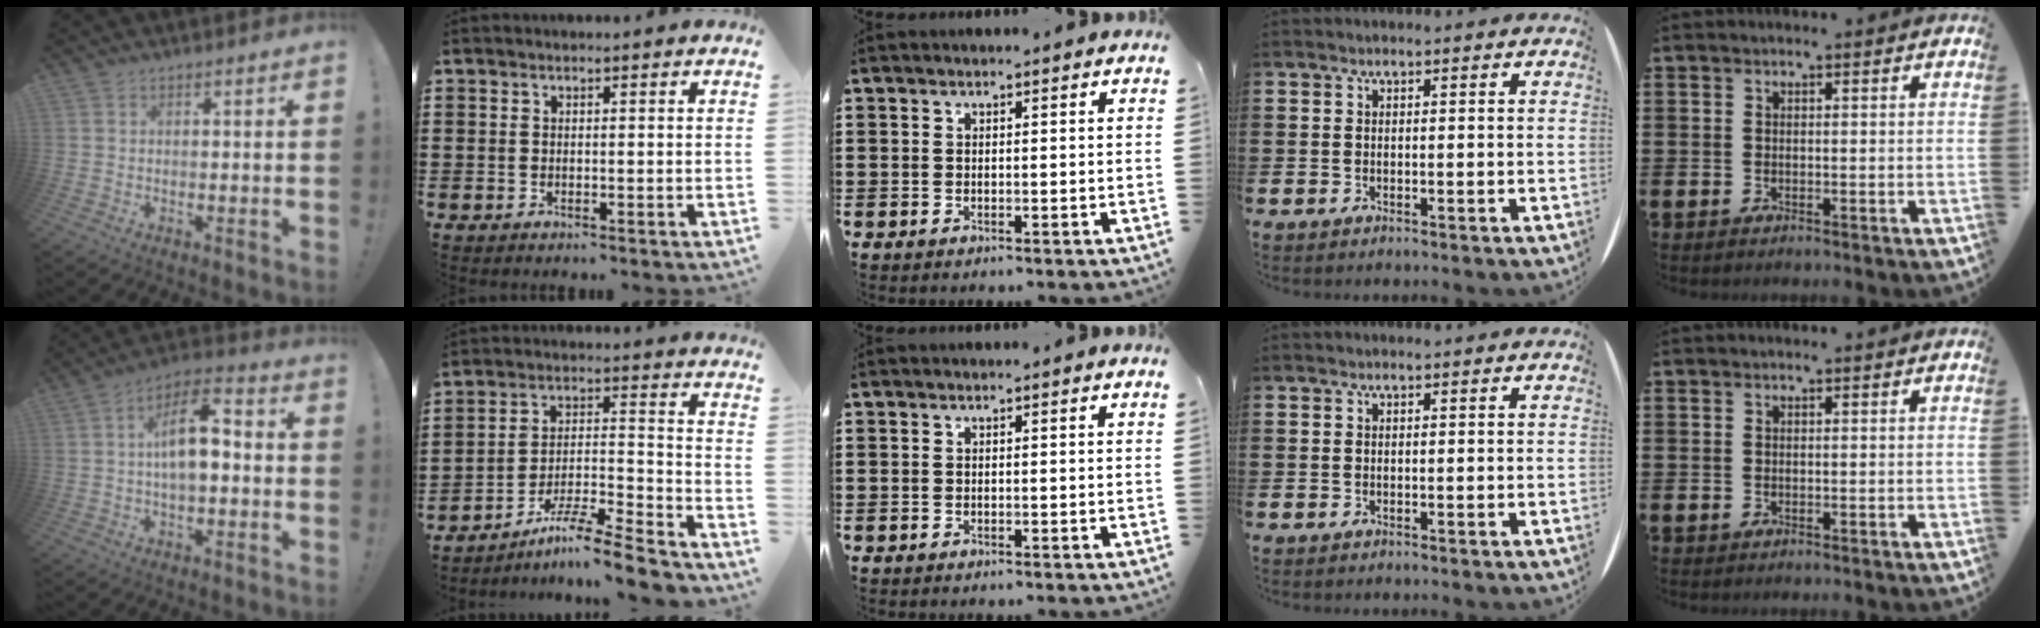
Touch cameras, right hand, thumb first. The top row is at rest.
{"thumb": {"total": 12.4, "force": [0.3, 6.0, 10.8], "torque": [-0.164, 0.009, 0.005]}, "index": {"total": 9.3, "force": [-8.0, 0.2, 4.9], "torque": [-0.081, 0.010, -0.156]}}